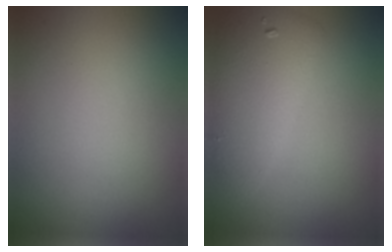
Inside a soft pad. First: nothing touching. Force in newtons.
{"total": 5.1, "press": 5.1, "slide": 0.2}